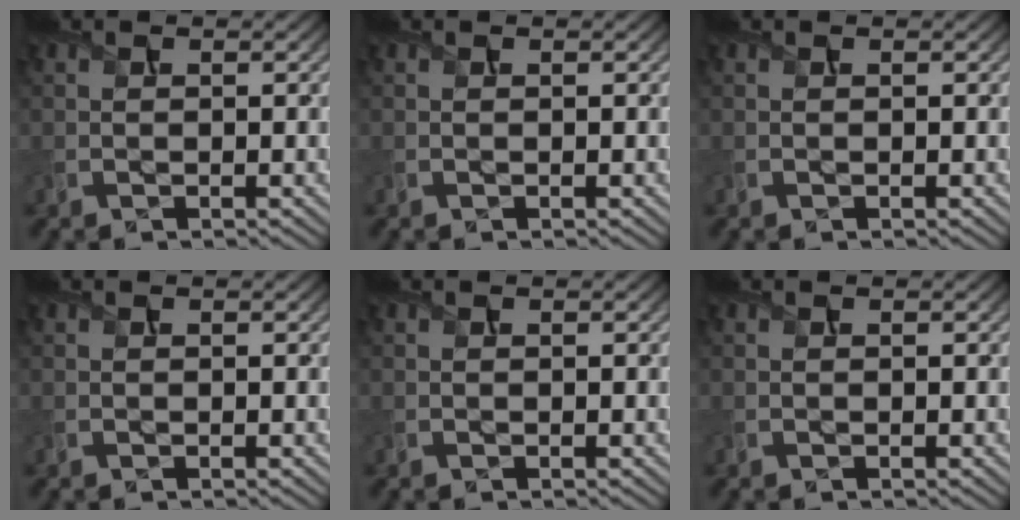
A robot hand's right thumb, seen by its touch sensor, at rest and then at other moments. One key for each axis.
{"total": 0.0}
{"total": 0.0}
{"total": 0.0}
{"total": 0.0}
{"total": 0.0}